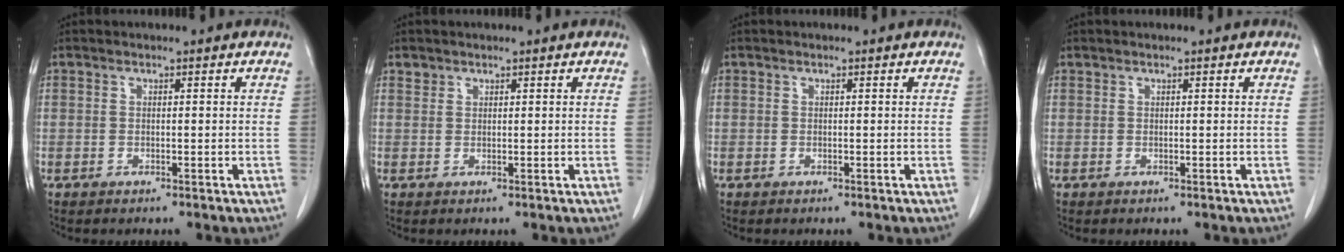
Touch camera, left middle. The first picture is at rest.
{"total": 0.9, "force": [0.7, 0.6, 0.0], "torque": [0.006, 0.003, 0.010]}
{"total": 0.0}
{"total": 0.0}